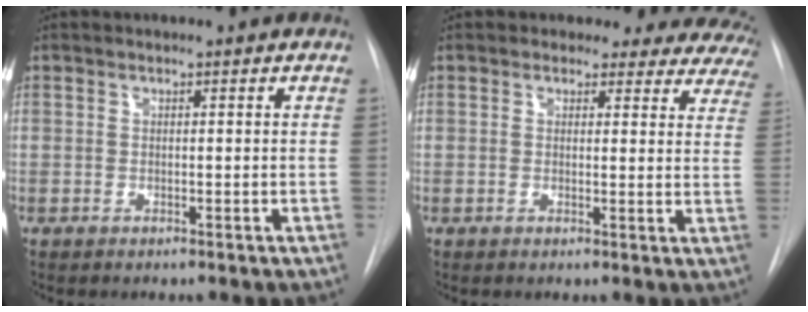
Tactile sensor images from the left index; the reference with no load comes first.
{"total": 14.2, "force": [12.8, 5.9, 1.7], "torque": [0.013, -0.033, 0.107]}